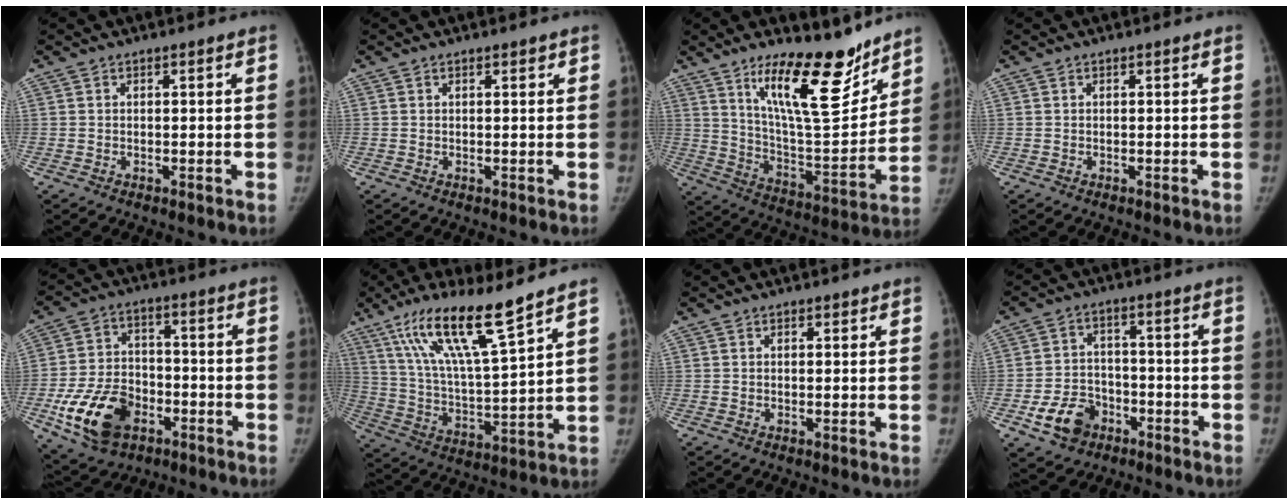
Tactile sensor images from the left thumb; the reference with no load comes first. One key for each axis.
{"total": 0.8, "fx": 0.6, "fy": 0.3, "fz": 0.5, "tx": -0.007, "ty": -0.002, "tz": 0.007}
{"total": 19.7, "fx": 13.5, "fy": 5.9, "fz": 13.2, "tx": -0.165, "ty": -0.102, "tz": 0.229}
{"total": 0.0}
{"total": 15.1, "fx": -6.5, "fy": 10.0, "fz": 9.3, "tx": -0.152, "ty": 0.022, "tz": -0.108}
{"total": 16.9, "fx": 11.2, "fy": 1.9, "fz": 12.4, "tx": -0.218, "ty": -0.056, "tz": 0.214}
{"total": 0.9, "fx": 0.6, "fy": 0.5, "fz": 0.4, "tx": 0.001, "ty": -0.004, "tz": 0.007}
{"total": 8.9, "fx": -4.4, "fy": 6.7, "fz": 3.8, "tx": -0.047, "ty": 0.027, "tz": -0.073}